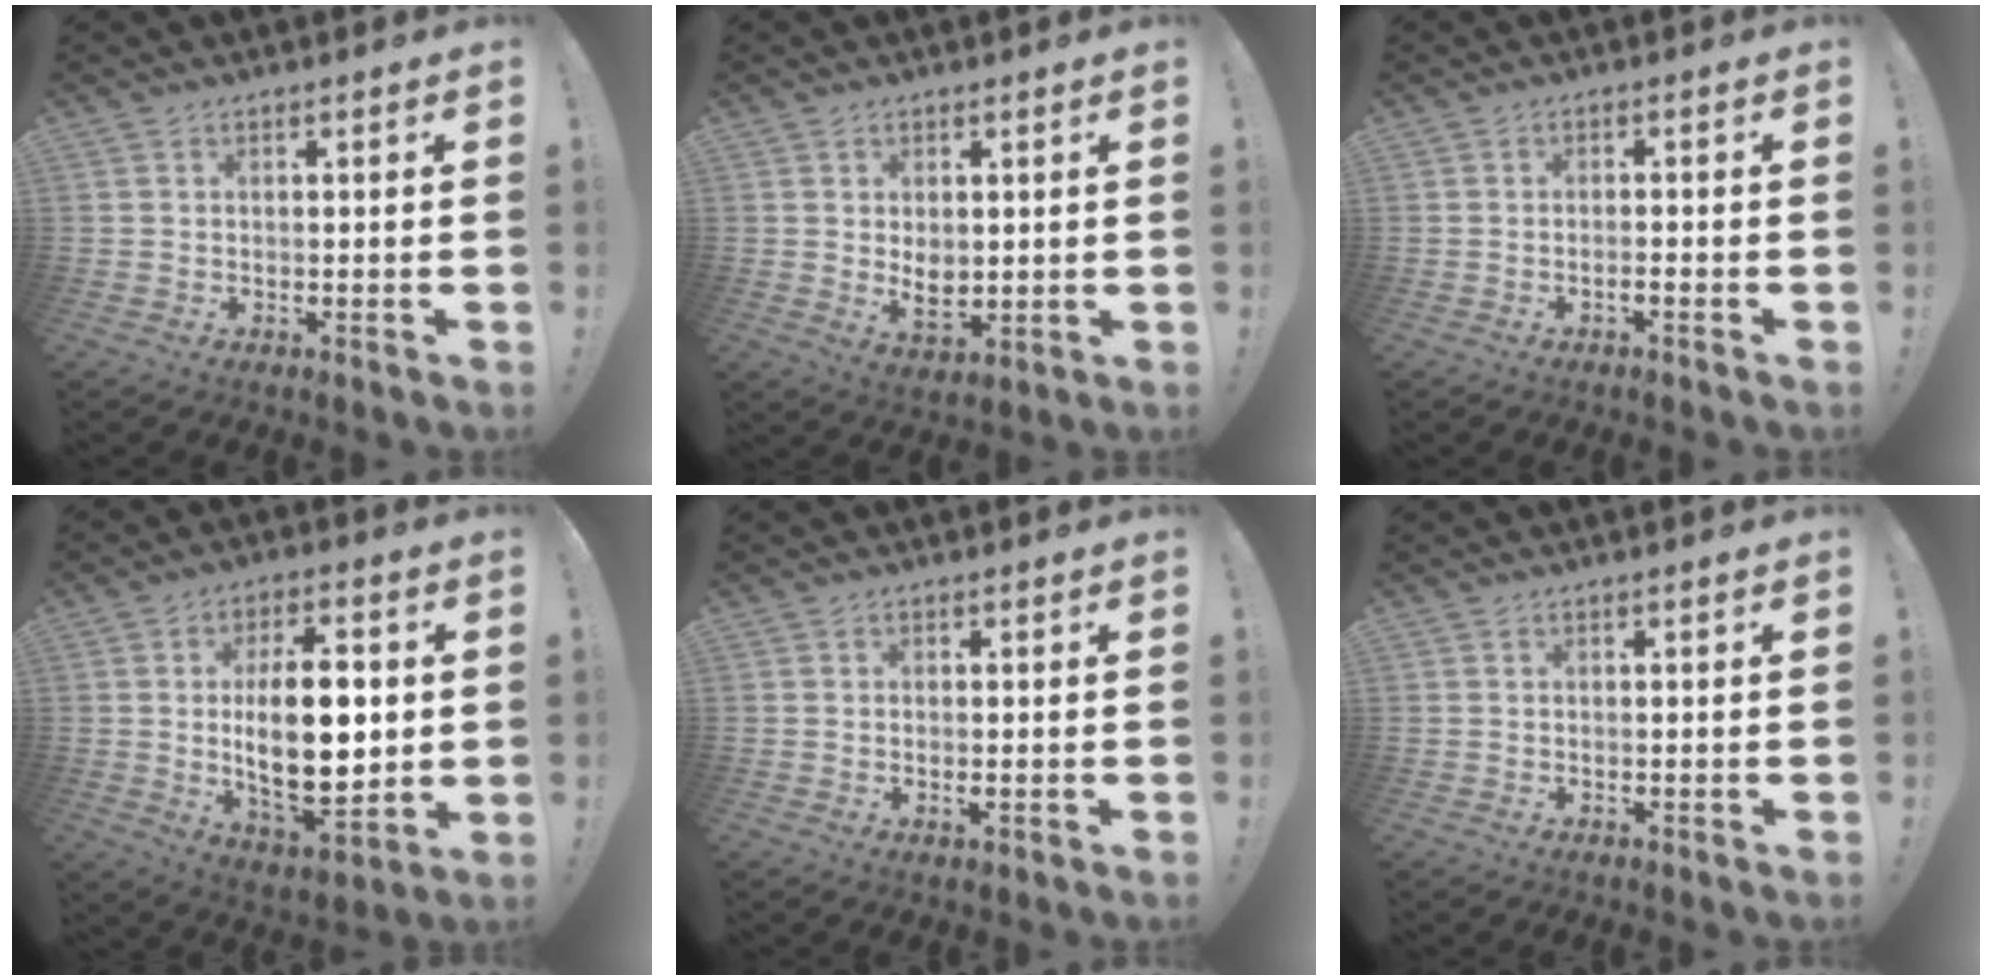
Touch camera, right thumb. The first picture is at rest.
{"total": 5.0, "force": [1.0, 3.5, 3.4], "torque": [-0.042, -0.012, 0.016]}
{"total": 1.6, "force": [-1.3, 0.0, 1.0], "torque": [-0.025, 0.000, -0.022]}
{"total": 20.5, "force": [1.1, 9.5, 18.1], "torque": [-0.308, -0.011, 0.013]}
{"total": 1.1, "force": [-0.3, 0.2, 1.0], "torque": [-0.026, 0.002, -0.004]}
{"total": 0.0}